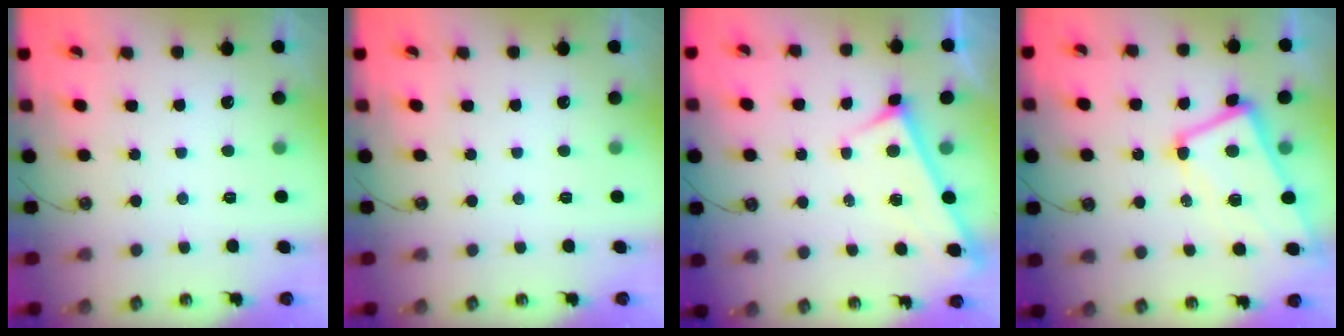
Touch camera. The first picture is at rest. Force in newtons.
{"total": 0.0}
{"total": 3.1, "press": 3.1, "slide": 0.2}
{"total": 2.9, "press": 2.8, "slide": 0.9}